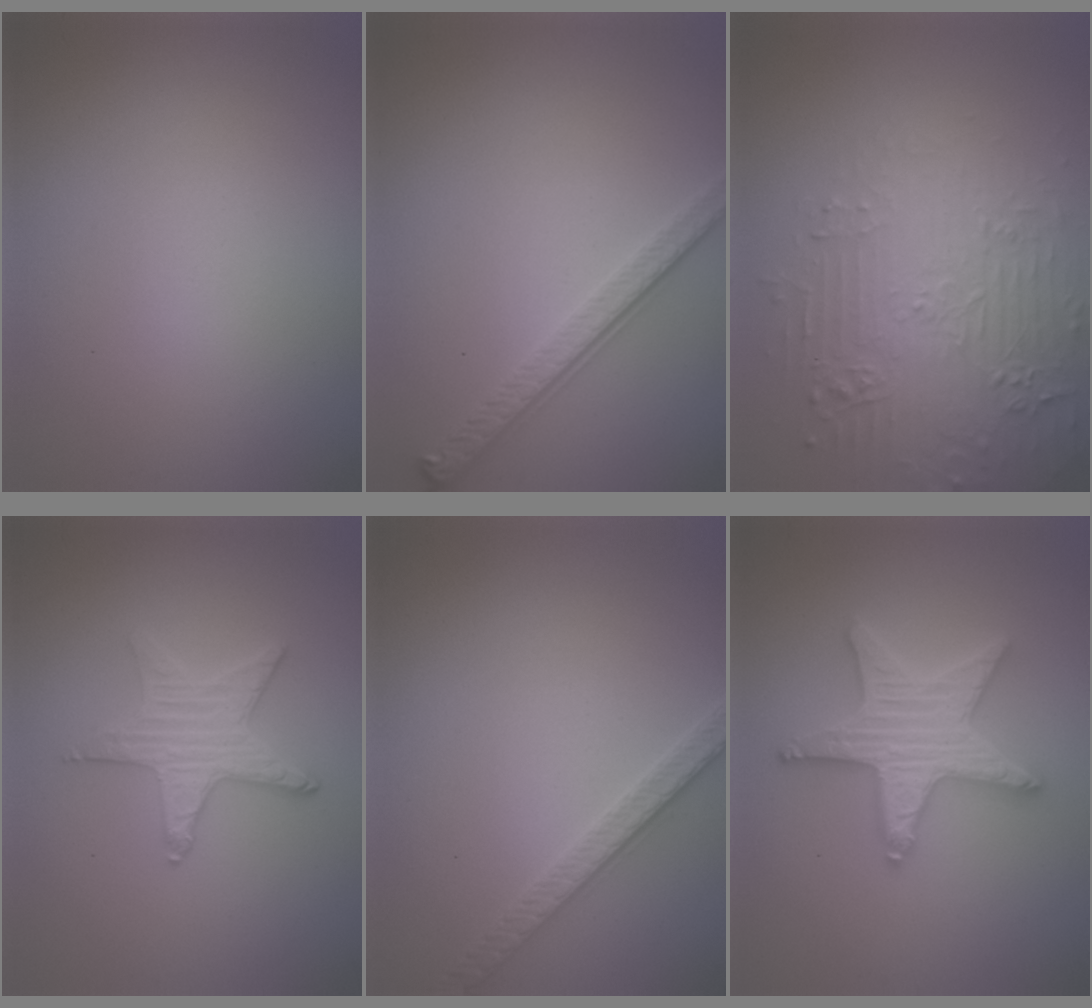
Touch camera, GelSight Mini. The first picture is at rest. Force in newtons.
{"total": 3.2, "press": 2.5, "slide": 2.1}
{"total": 5.1, "press": 4.4, "slide": 2.7}
{"total": 3.0, "press": 2.9, "slide": 0.7}
{"total": 2.7, "press": 2.6, "slide": 0.6}
{"total": 5.2, "press": 5.1, "slide": 0.9}